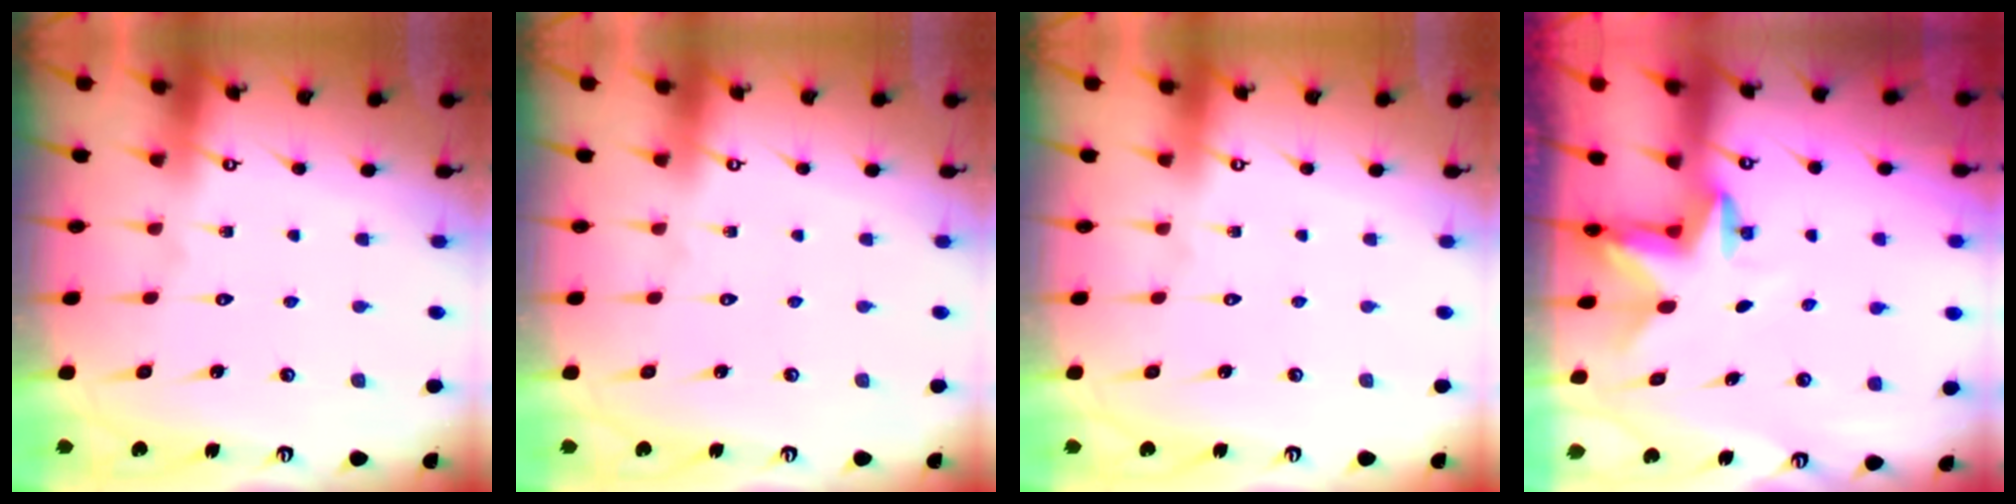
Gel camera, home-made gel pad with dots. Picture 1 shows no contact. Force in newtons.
{"total": 0.0}
{"total": 0.0}
{"total": 2.4, "press": 2.4, "slide": 0.4}